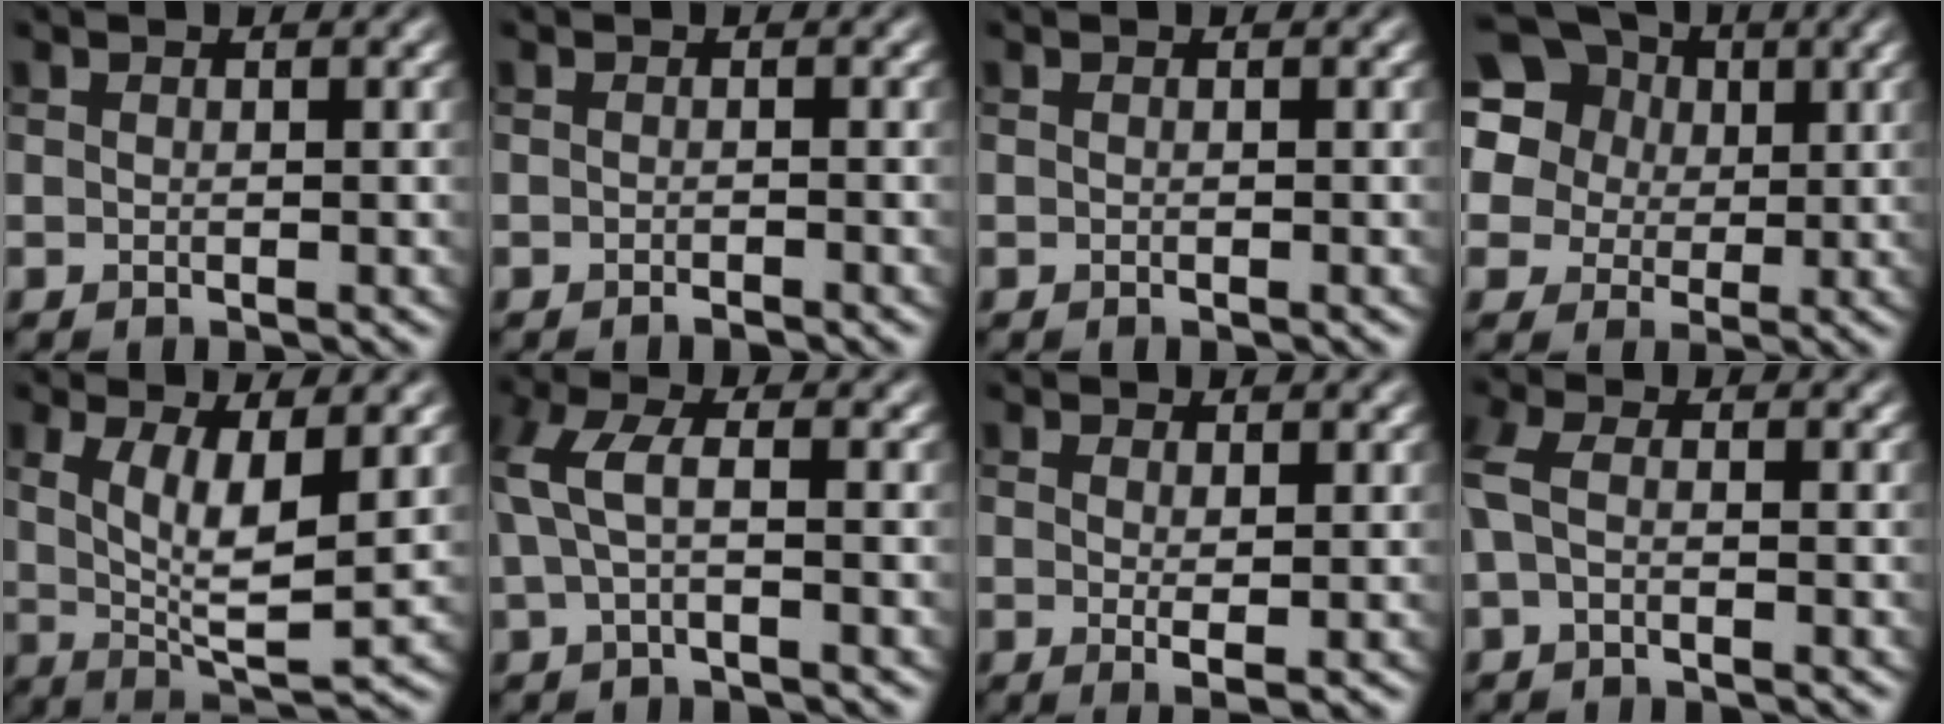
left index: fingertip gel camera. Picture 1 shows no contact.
{"total": 0.8, "force": [-0.7, 0.0, 0.4], "torque": [-0.004, 0.001, -0.013]}
{"total": 0.0}
{"total": 17.4, "force": [7.7, 13.8, 7.2], "torque": [-0.205, 0.051, 0.123]}
{"total": 6.5, "force": [1.3, 2.0, 6.0], "torque": [-0.108, -0.009, 0.027]}
{"total": 3.4, "force": [0.1, 1.0, 3.2], "torque": [-0.080, 0.010, -0.004]}
{"total": 1.9, "force": [0.3, 0.3, 1.9], "torque": [-0.030, -0.009, 0.006]}
{"total": 2.3, "force": [-0.3, 1.0, 2.1], "torque": [-0.058, 0.000, -0.015]}